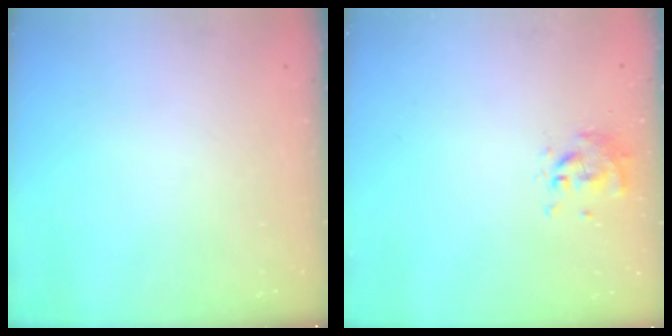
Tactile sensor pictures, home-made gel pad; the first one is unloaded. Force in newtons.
{"total": 0.0}